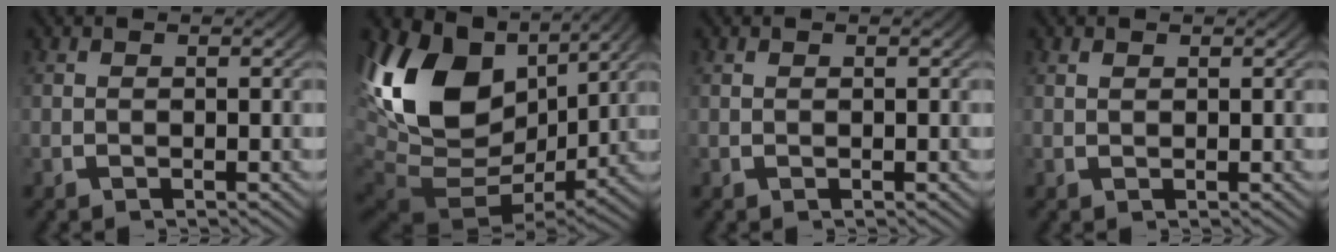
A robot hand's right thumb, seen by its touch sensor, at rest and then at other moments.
{"total": 17.2, "force": [0.5, 11.6, 12.6], "torque": [-0.310, -0.062, 0.034]}
{"total": 0.0}
{"total": 0.6, "force": [0.5, 0.2, 0.2], "torque": [0.003, 0.003, 0.011]}